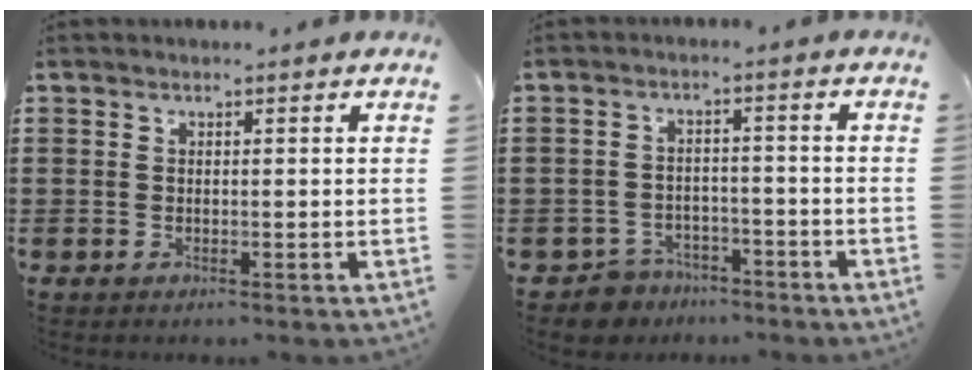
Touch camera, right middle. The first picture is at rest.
{"total": 4.3, "force": [-4.1, 1.2, 0.2], "torque": [-0.024, 0.001, -0.089]}